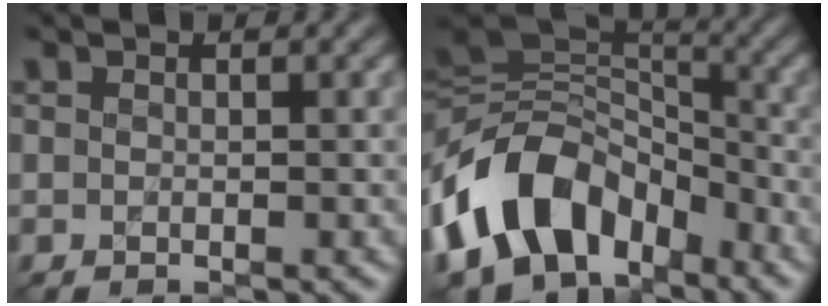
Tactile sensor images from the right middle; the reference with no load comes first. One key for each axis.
{"total": 11.1, "fx": -4.9, "fy": 7.7, "fz": 6.2, "tx": -0.113, "ty": 0.022, "tz": -0.102}